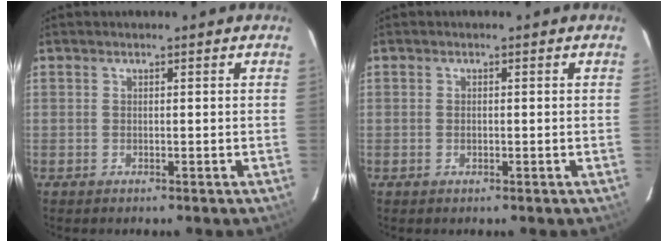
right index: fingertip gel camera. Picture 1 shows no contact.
{"total": 0.7, "force": [-0.2, 0.5, 0.5], "torque": [-0.007, 0.000, -0.003]}